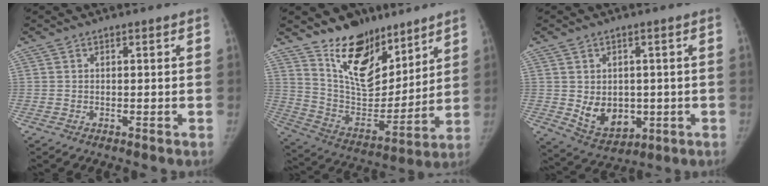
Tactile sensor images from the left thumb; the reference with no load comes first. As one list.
[{"total": 18.4, "force": [12.8, 9.7, 9.0], "torque": [-0.088, -0.091, 0.231]}, {"total": 8.8, "force": [-0.9, 6.7, 5.6], "torque": [-0.060, -0.010, 0.009]}]